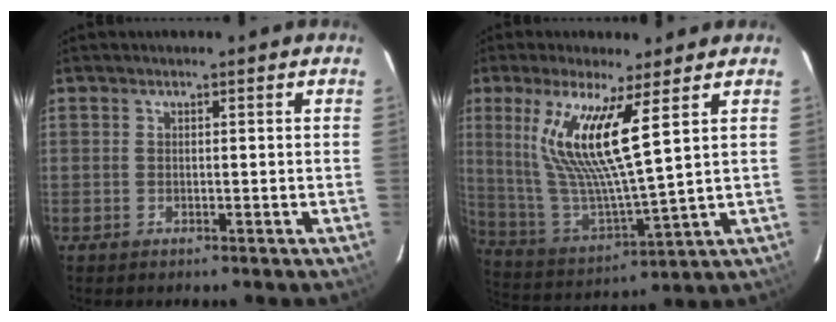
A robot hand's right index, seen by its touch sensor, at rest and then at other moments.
{"total": 15.1, "force": [6.6, 1.1, 13.5], "torque": [-0.260, -0.010, 0.140]}